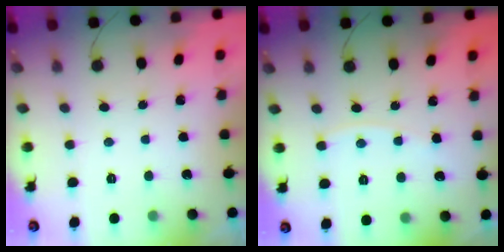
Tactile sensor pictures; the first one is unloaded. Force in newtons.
{"total": 2.5, "press": 2.5, "slide": 0.3}